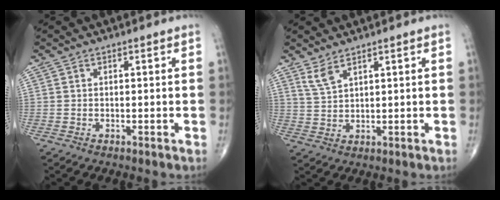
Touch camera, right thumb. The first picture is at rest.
{"total": 3.3, "force": [2.5, 0.8, 2.0], "torque": [-0.045, -0.014, 0.058]}